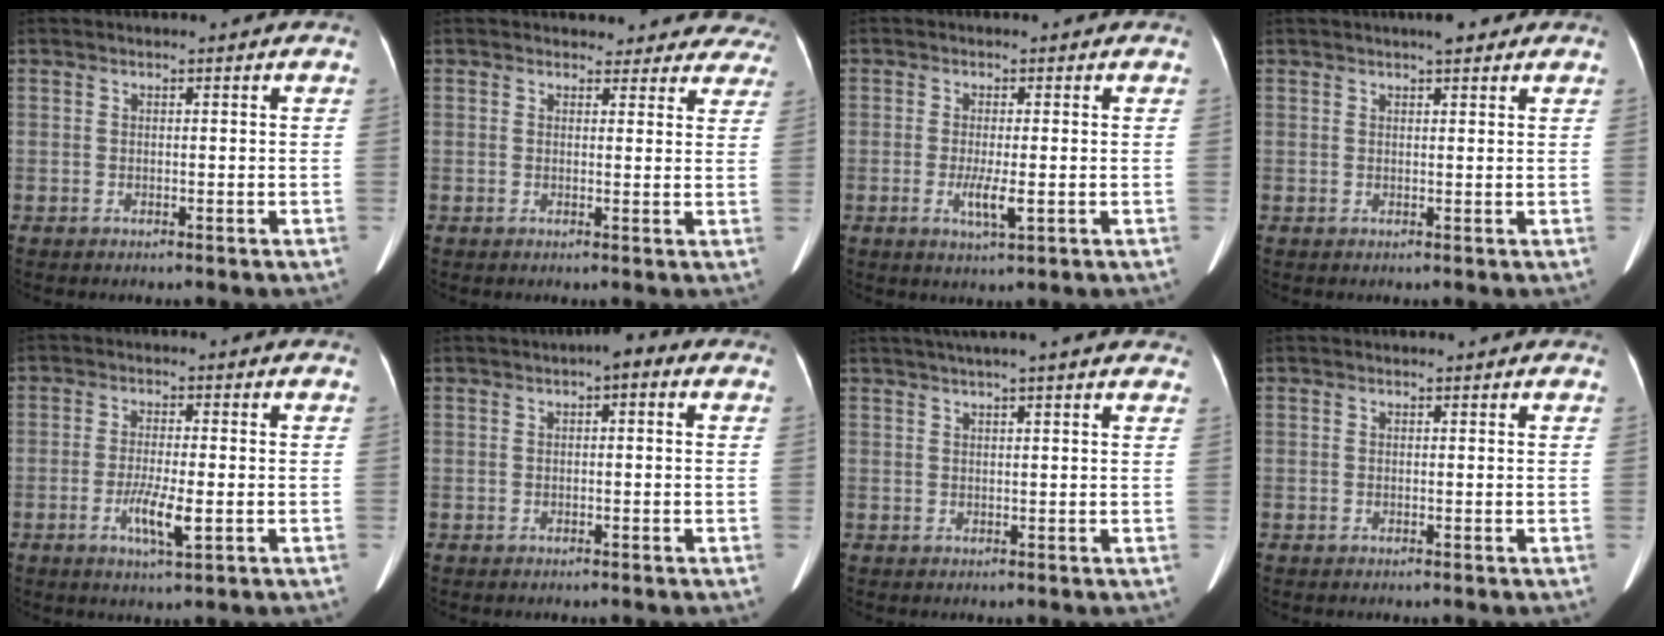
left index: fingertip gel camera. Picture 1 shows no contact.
{"total": 9.6, "force": [8.8, 3.9, 0.0], "torque": [0.053, -0.012, 0.060]}
{"total": 3.5, "force": [-0.8, 0.5, 3.4], "torque": [-0.066, -0.007, -0.012]}
{"total": 2.8, "force": [2.1, 0.6, 1.8], "torque": [-0.023, 0.006, 0.029]}
{"total": 5.1, "force": [-1.5, 0.6, 4.8], "torque": [-0.094, -0.009, -0.025]}
{"total": 2.5, "force": [0.8, 0.9, 2.2], "torque": [-0.023, 0.012, 0.005]}
{"total": 13.8, "force": [11.7, 1.2, 7.1], "torque": [-0.107, 0.042, 0.145]}
{"total": 1.3, "force": [1.2, 0.4, 0.4], "torque": [-0.013, 0.008, 0.011]}